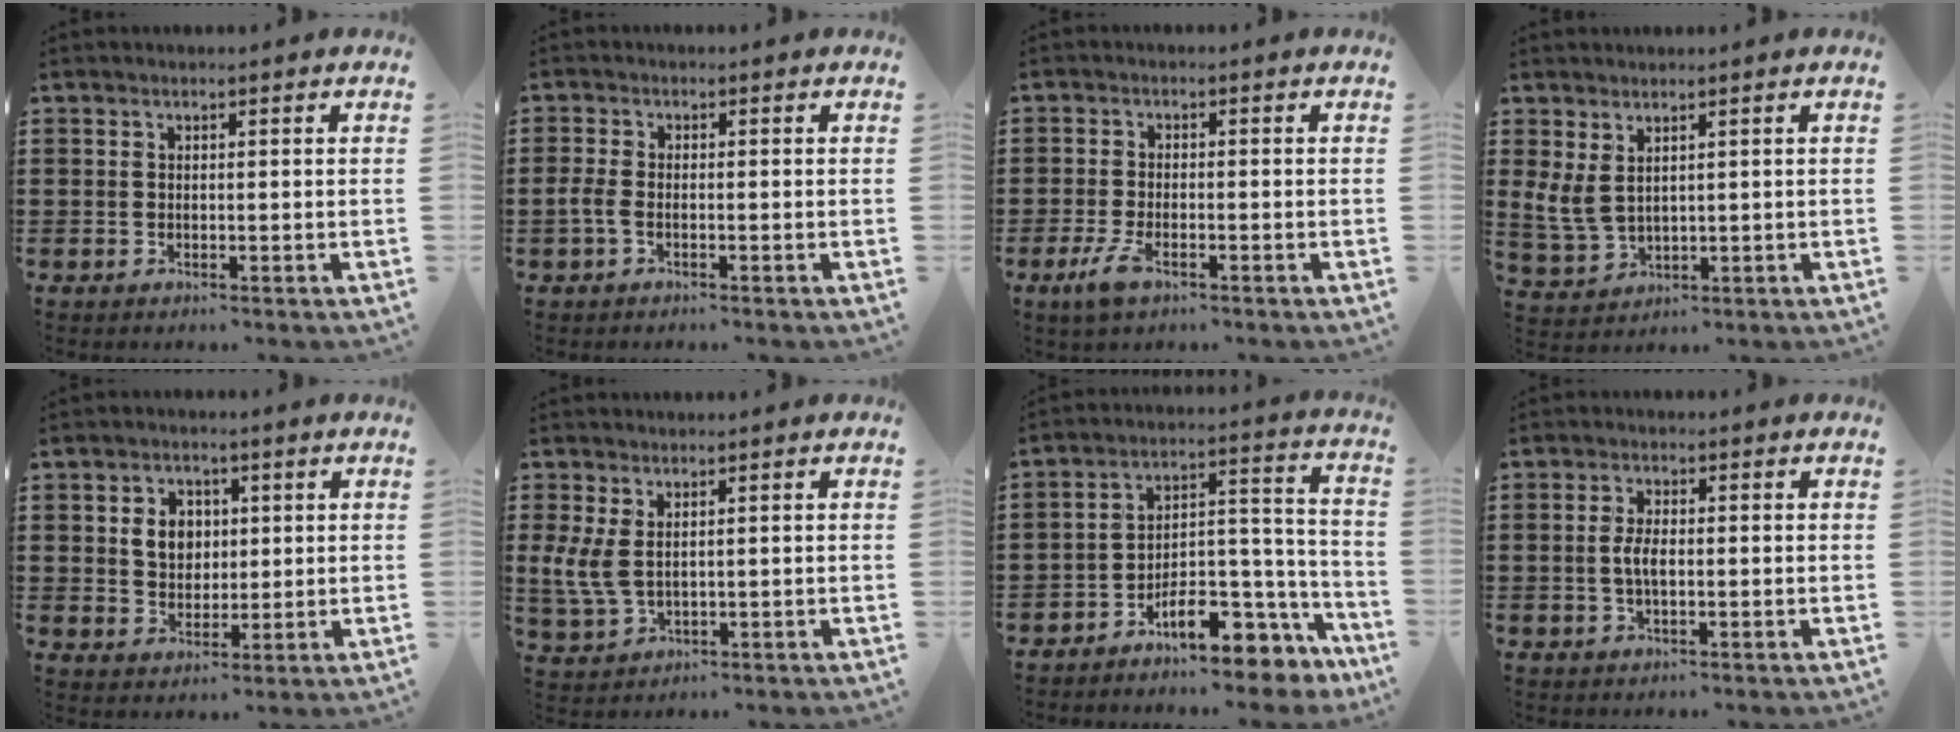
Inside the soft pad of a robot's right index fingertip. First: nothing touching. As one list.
[{"total": 2.0, "force": [-1.1, 0.6, 1.6], "torque": [-0.045, -0.006, -0.024]}, {"total": 3.8, "force": [-1.9, 1.1, 3.0], "torque": [-0.076, -0.010, -0.041]}, {"total": 3.6, "force": [1.6, 2.0, 2.6], "torque": [-0.079, -0.005, 0.026]}, {"total": 4.8, "force": [1.1, 4.0, 2.4], "torque": [-0.054, 0.011, 0.015]}, {"total": 4.3, "force": [0.8, 2.3, 3.6], "torque": [-0.096, -0.003, 0.010]}, {"total": 9.1, "force": [-7.0, 3.4, 4.7], "torque": [-0.066, 0.019, -0.126]}, {"total": 3.0, "force": [-0.3, 1.1, 2.8], "torque": [-0.067, -0.004, -0.011]}]